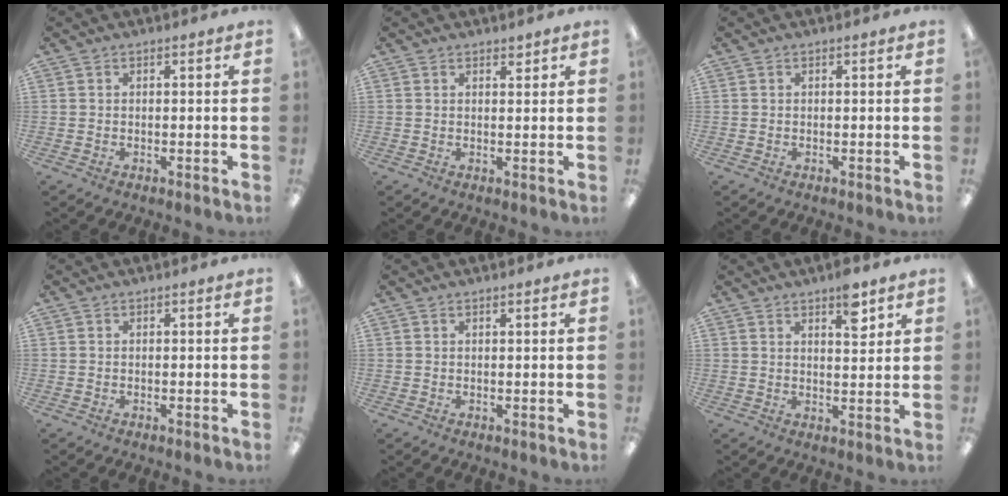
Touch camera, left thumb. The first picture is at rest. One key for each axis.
{"total": 1.5, "fx": 1.3, "fy": 0.7, "fz": 0.4, "tx": 0.000, "ty": -0.004, "tz": 0.023}
{"total": 0.0}
{"total": 0.0}
{"total": 0.6, "fx": 0.5, "fy": 0.1, "fz": 0.3, "tx": -0.007, "ty": 0.000, "tz": 0.009}
{"total": 6.5, "fx": 4.3, "fy": 2.5, "fz": 4.2, "tx": -0.045, "ty": -0.024, "tz": 0.066}